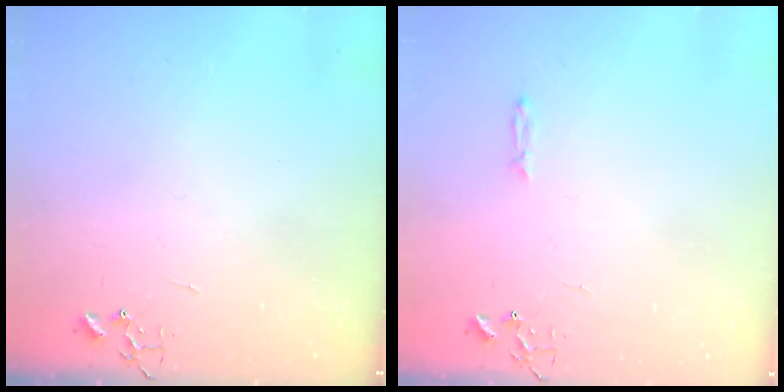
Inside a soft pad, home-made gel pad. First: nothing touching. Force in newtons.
{"total": 3.4, "press": 3.4, "slide": 0.4}